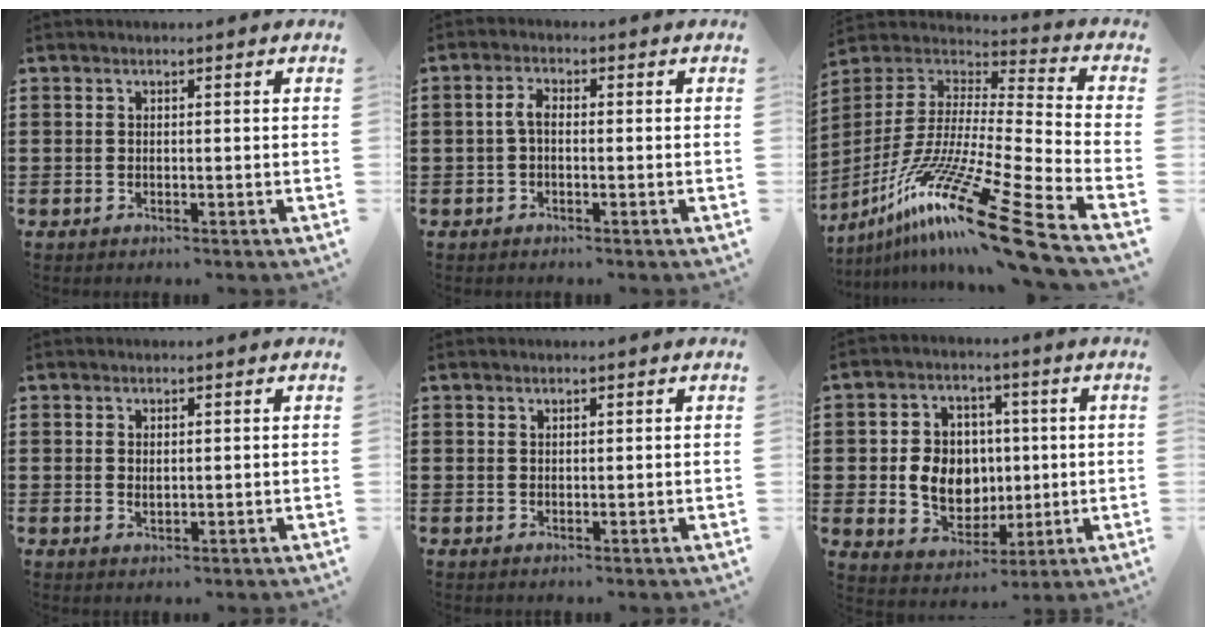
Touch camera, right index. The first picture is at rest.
{"total": 2.5, "force": [-0.3, 1.1, 2.3], "torque": [-0.059, -0.001, -0.012]}
{"total": 19.4, "force": [-13.8, 0.7, 13.7], "torque": [-0.263, 0.017, -0.249]}
{"total": 1.0, "force": [0.3, 0.6, 0.8], "torque": [-0.016, 0.006, 0.004]}
{"total": 0.6, "force": [0.6, 0.3, 0.1], "torque": [-0.003, 0.000, 0.012]}
{"total": 8.0, "force": [0.1, 6.9, 4.2], "torque": [-0.076, 0.013, 0.002]}